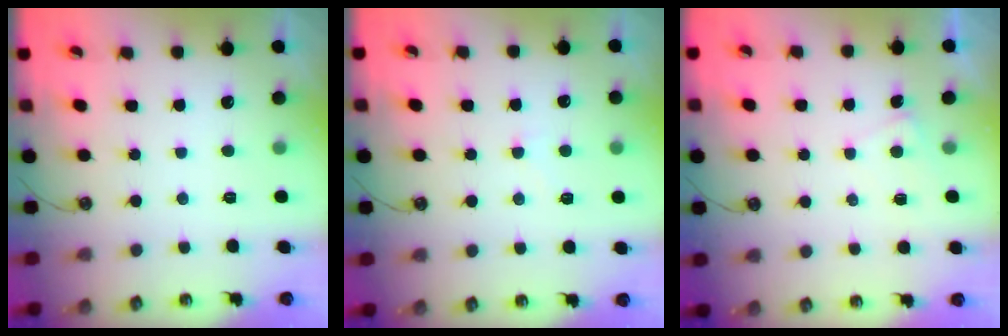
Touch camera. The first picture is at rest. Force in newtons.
{"total": 4.6, "press": 4.6, "slide": 0.5}
{"total": 2.4, "press": 2.4, "slide": 0.1}